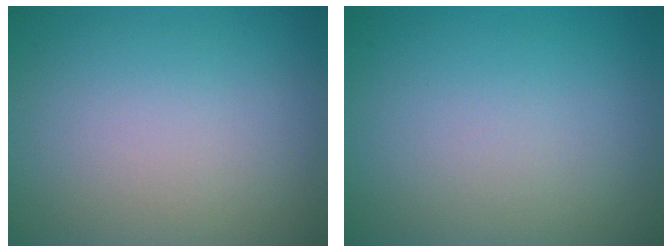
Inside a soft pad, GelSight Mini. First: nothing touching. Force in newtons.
{"total": 0.0}